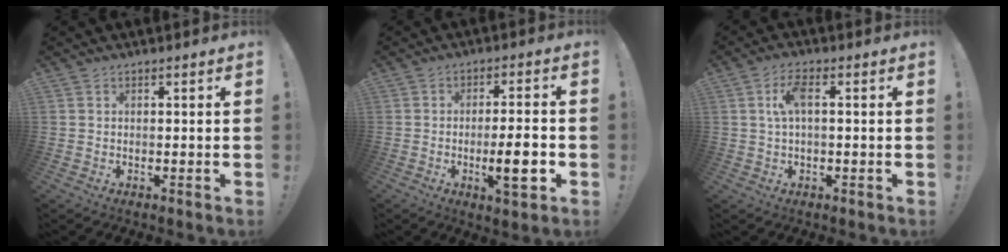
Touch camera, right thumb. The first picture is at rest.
{"total": 10.1, "force": [-2.9, 1.6, 9.6], "torque": [-0.147, -0.001, -0.049]}
{"total": 5.8, "force": [0.6, 2.4, 5.3], "torque": [-0.106, 0.012, 0.009]}